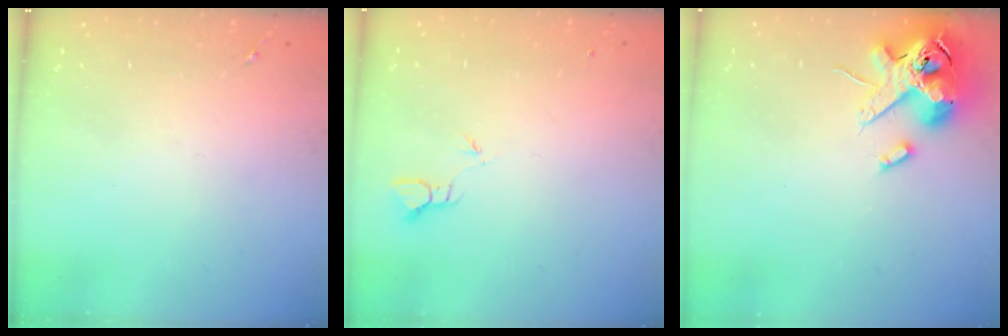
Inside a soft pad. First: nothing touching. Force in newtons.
{"total": 1.9, "press": 1.9, "slide": 0.1}
{"total": 15.3, "press": 15.1, "slide": 2.6}